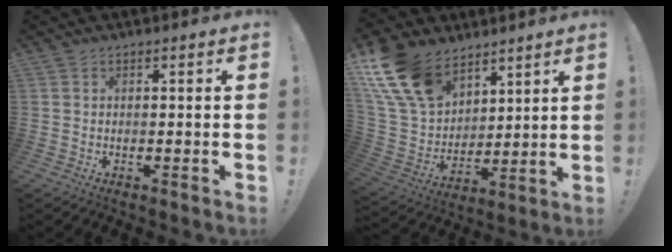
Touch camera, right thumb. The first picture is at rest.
{"total": 19.5, "force": [12.0, 12.2, 9.3], "torque": [-0.207, -0.062, 0.237]}